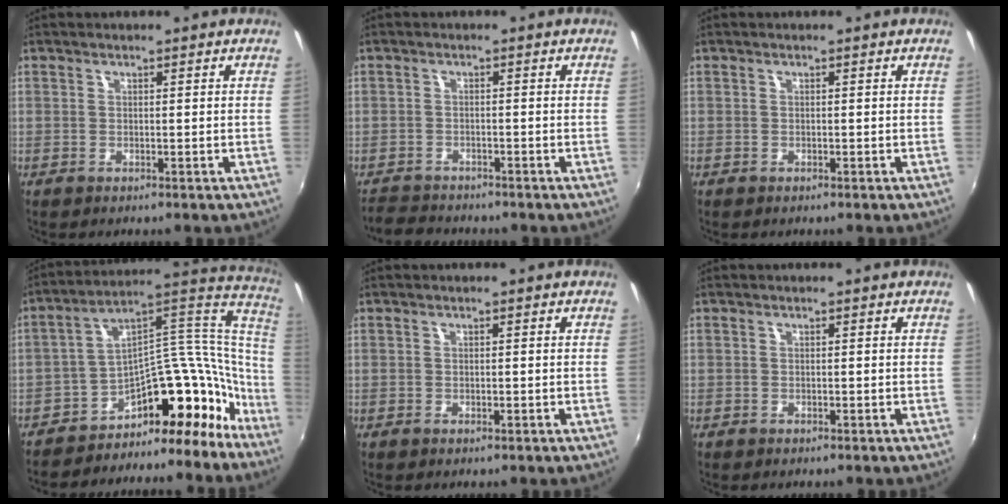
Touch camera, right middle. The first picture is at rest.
{"total": 3.9, "force": [-3.4, 1.9, 0.1], "torque": [-0.016, 0.010, -0.065]}
{"total": 0.0}
{"total": 22.3, "force": [-17.9, 10.4, 8.3], "torque": [-0.092, 0.096, -0.271]}
{"total": 0.0}
{"total": 0.0}